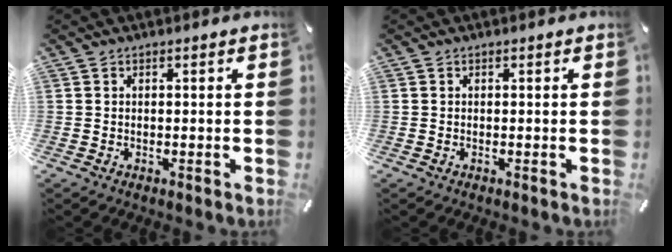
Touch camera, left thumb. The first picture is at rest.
{"total": 0.0}